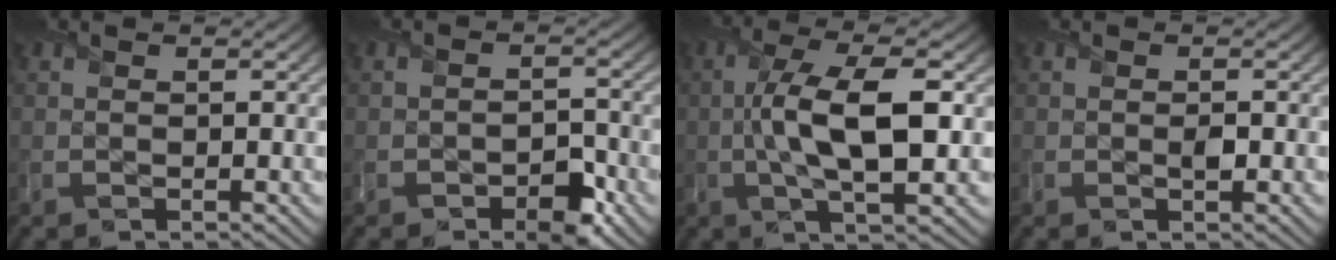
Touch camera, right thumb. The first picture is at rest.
{"total": 4.7, "force": [-2.9, 2.5, 2.7], "torque": [-0.036, -0.004, -0.047]}
{"total": 9.8, "force": [-0.3, 3.3, 9.2], "torque": [-0.171, 0.006, -0.010]}
{"total": 0.7, "force": [-0.1, 0.4, 0.6], "torque": [-0.008, -0.004, 0.000]}